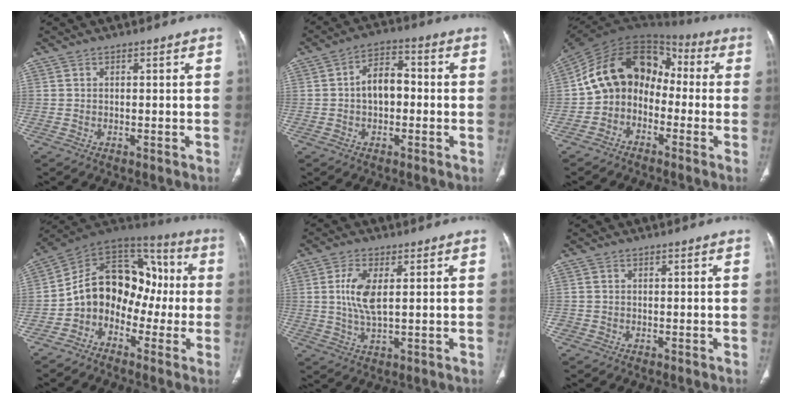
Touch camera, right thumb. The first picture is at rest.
{"total": 6.8, "force": [-0.5, 4.4, 5.2], "torque": [-0.070, 0.026, -0.018]}
{"total": 14.0, "force": [-2.3, 11.2, 8.1], "torque": [-0.107, 0.076, -0.062]}
{"total": 15.7, "force": [-3.0, 11.9, 9.8], "torque": [-0.106, 0.077, -0.065]}
{"total": 6.9, "force": [1.3, 2.9, 6.1], "torque": [-0.134, -0.008, 0.027]}
{"total": 0.8, "force": [-0.2, 0.8, 0.1], "torque": [0.000, 0.003, -0.004]}